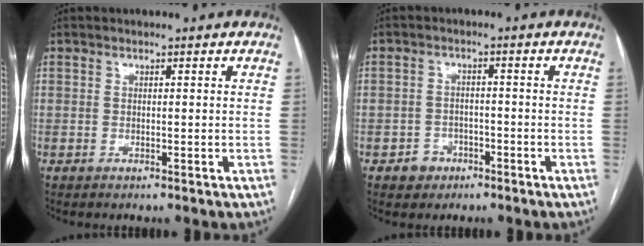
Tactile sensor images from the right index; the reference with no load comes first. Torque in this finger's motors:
{"motor_torque": [-0.19, 0.09, -0.62, -0.15]}